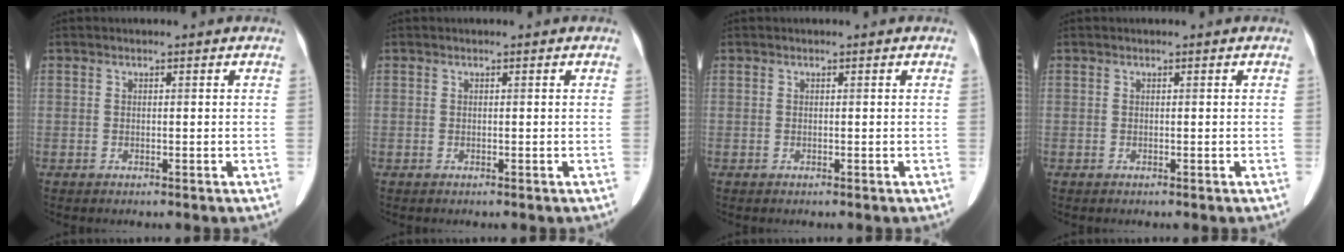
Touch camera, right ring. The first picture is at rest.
{"total": 0.0}
{"total": 0.0}
{"total": 0.0}